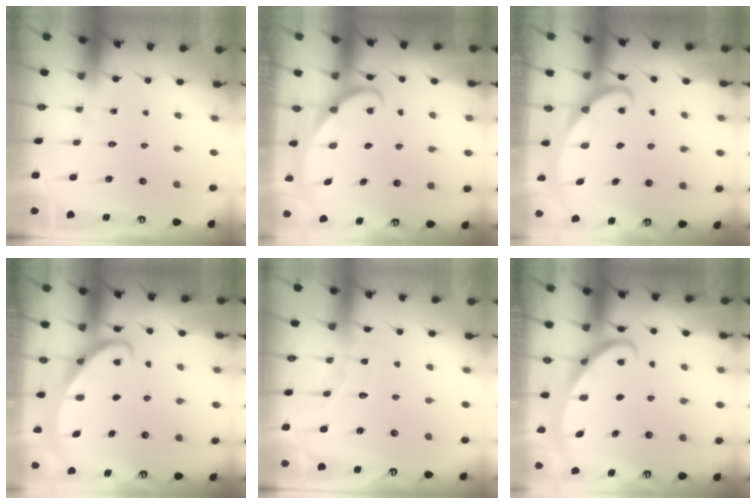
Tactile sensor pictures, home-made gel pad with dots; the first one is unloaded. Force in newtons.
{"total": 2.0, "press": 2.0, "slide": 0.1}
{"total": 2.5, "press": 2.5, "slide": 0.3}
{"total": 2.4, "press": 2.3, "slide": 0.5}
{"total": 5.0, "press": 5.0, "slide": 0.2}
{"total": 2.7, "press": 2.7, "slide": 0.4}